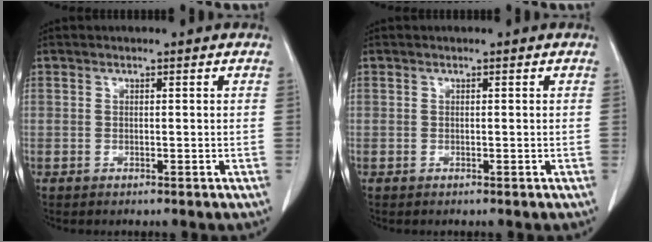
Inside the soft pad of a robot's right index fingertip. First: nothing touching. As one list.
[{"total": 0.0}]